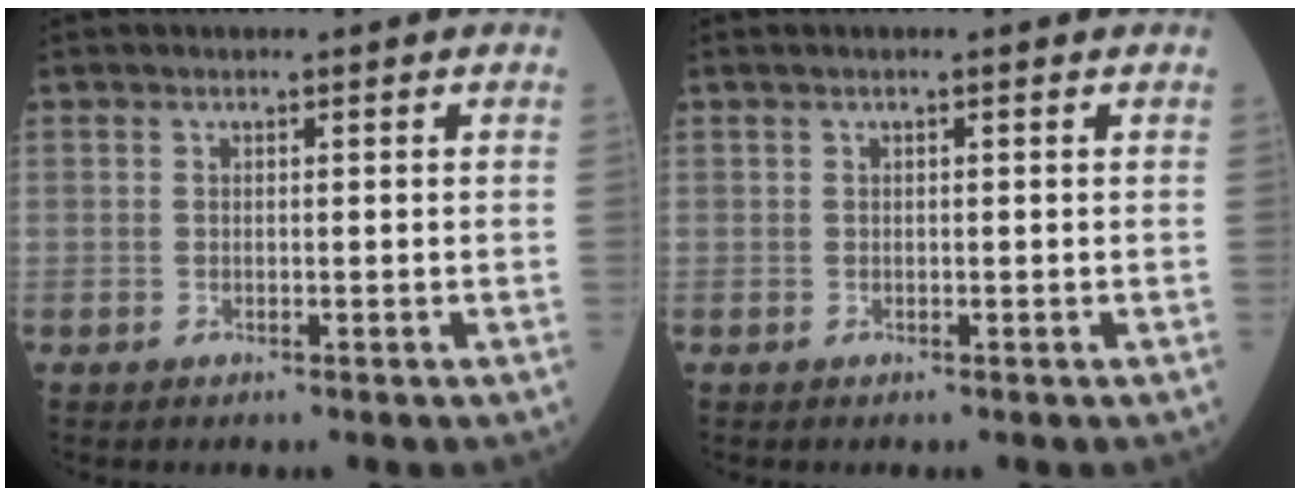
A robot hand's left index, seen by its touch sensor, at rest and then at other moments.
{"total": 0.6, "force": [0.3, -0.2, 0.5], "torque": [-0.017, 0.011, 0.007]}